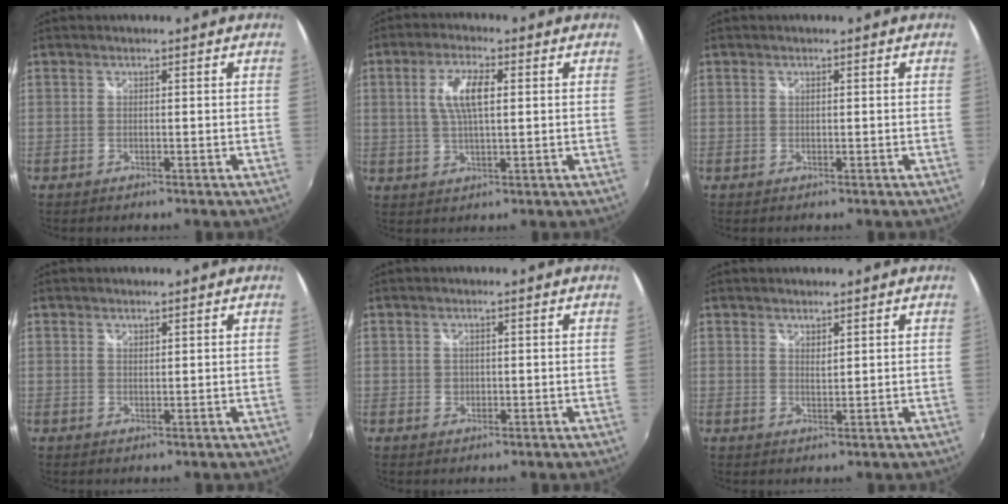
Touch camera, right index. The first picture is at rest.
{"total": 6.9, "force": [1.4, 2.3, 6.3], "torque": [-0.123, 0.006, 0.029]}
{"total": 0.0}
{"total": 0.8, "force": [0.7, 0.3, 0.1], "torque": [-0.001, 0.001, 0.013]}
{"total": 1.3, "force": [-0.1, 1.2, 0.2], "torque": [-0.001, 0.000, -0.001]}
{"total": 2.3, "force": [2.0, 0.8, 0.9], "torque": [-0.012, 0.000, 0.035]}